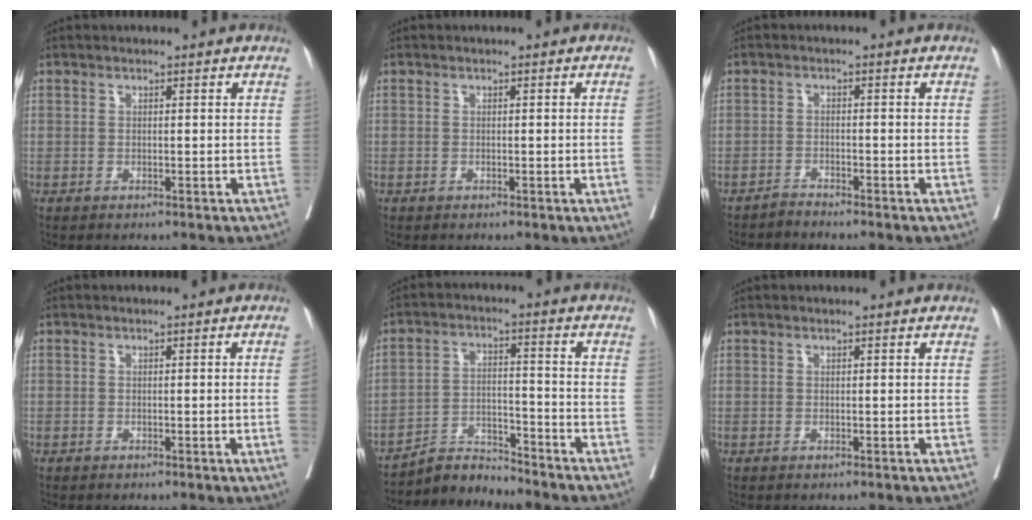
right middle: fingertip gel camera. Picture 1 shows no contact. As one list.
[{"total": 0.6, "force": [-0.2, 0.1, 0.6], "torque": [-0.011, 0.001, -0.003]}, {"total": 1.5, "force": [-1.5, -0.2, -0.2], "torque": [0.007, -0.004, -0.028]}, {"total": 1.3, "force": [-0.3, 0.0, 1.2], "torque": [-0.018, 0.002, -0.005]}, {"total": 5.7, "force": [-5.7, -0.2, -0.9], "torque": [0.016, 0.003, -0.101]}, {"total": 0.0}]